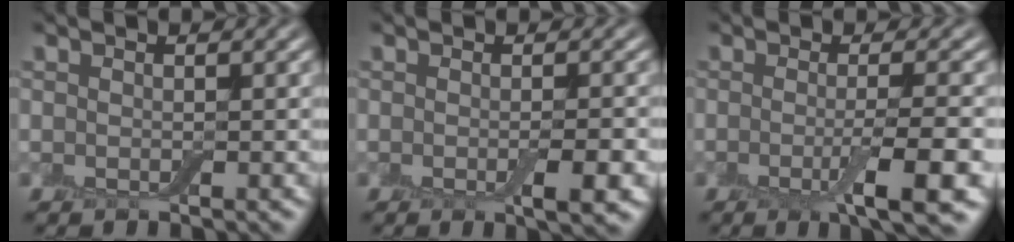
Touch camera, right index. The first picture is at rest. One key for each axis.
{"total": 2.5, "fx": -0.7, "fy": 0.5, "fz": 2.3, "tx": -0.035, "ty": -0.004, "tz": -0.010}
{"total": 5.1, "fx": -1.5, "fy": 0.9, "fz": 4.8, "tx": -0.075, "ty": -0.008, "tz": -0.027}